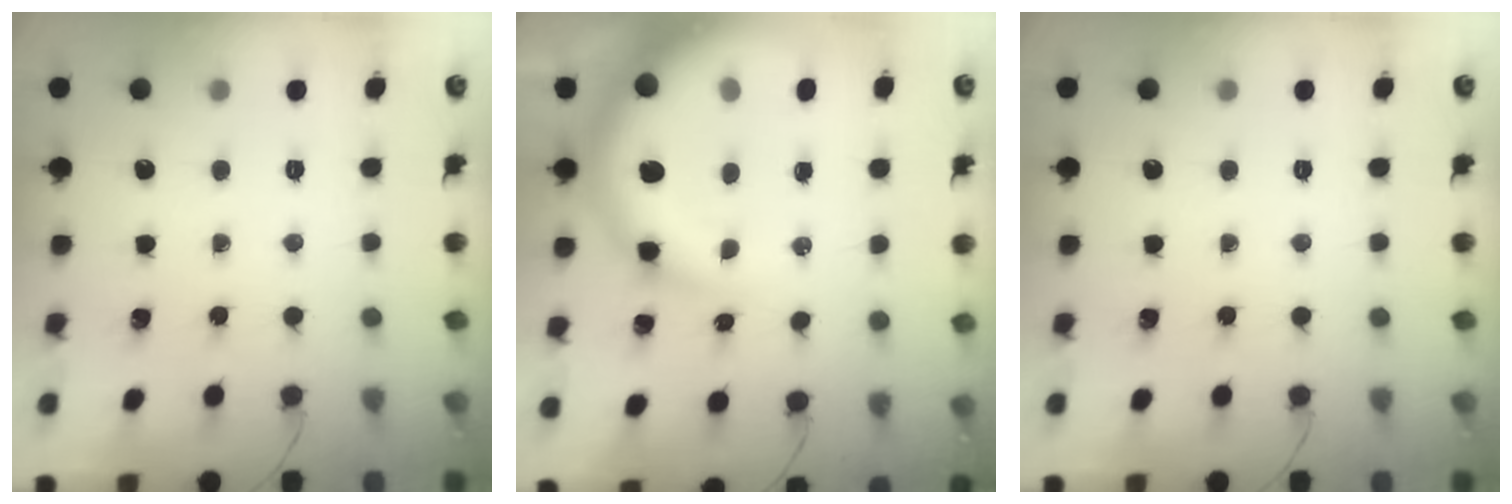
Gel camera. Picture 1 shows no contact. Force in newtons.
{"total": 16.0, "press": 15.5, "slide": 4.2}
{"total": 0.0}